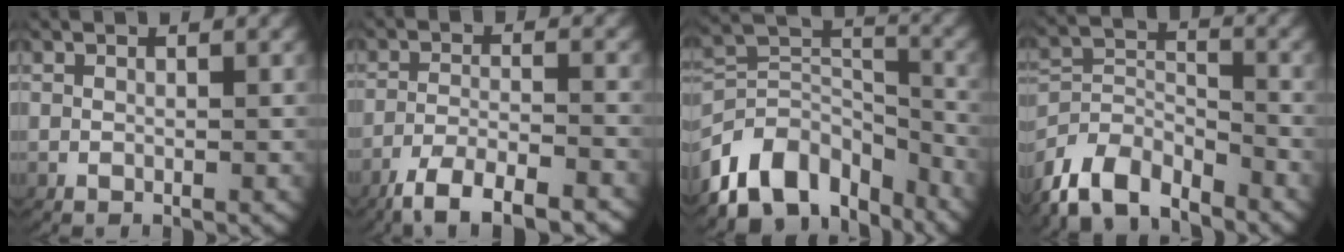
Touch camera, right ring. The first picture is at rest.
{"total": 7.7, "force": [-6.1, 2.4, 3.9], "torque": [-0.056, -0.014, -0.093]}
{"total": 10.8, "force": [-4.8, 7.5, 6.1], "torque": [-0.109, -0.044, -0.067]}
{"total": 9.2, "force": [-5.4, 6.5, 3.5], "torque": [-0.084, -0.043, -0.086]}